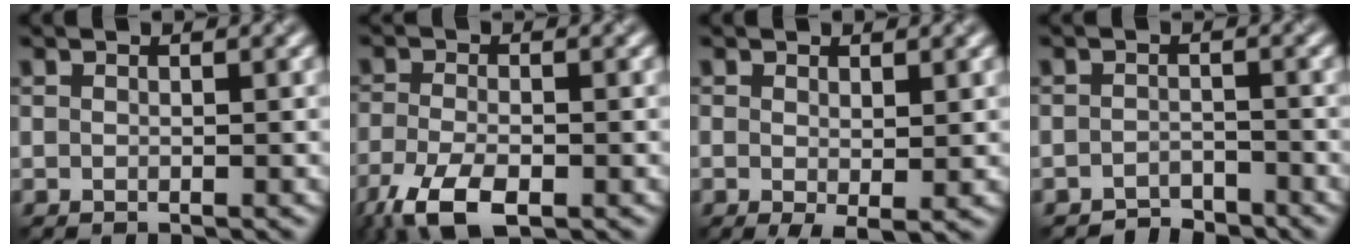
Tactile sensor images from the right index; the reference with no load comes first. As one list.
[{"total": 6.1, "force": [-3.5, 2.5, 4.4], "torque": [-0.097, -0.017, -0.070]}, {"total": 2.0, "force": [-0.1, 0.8, 1.8], "torque": [-0.031, -0.008, 0.001]}, {"total": 2.3, "force": [-2.2, 0.7, 0.1], "torque": [0.006, 0.008, -0.040]}]